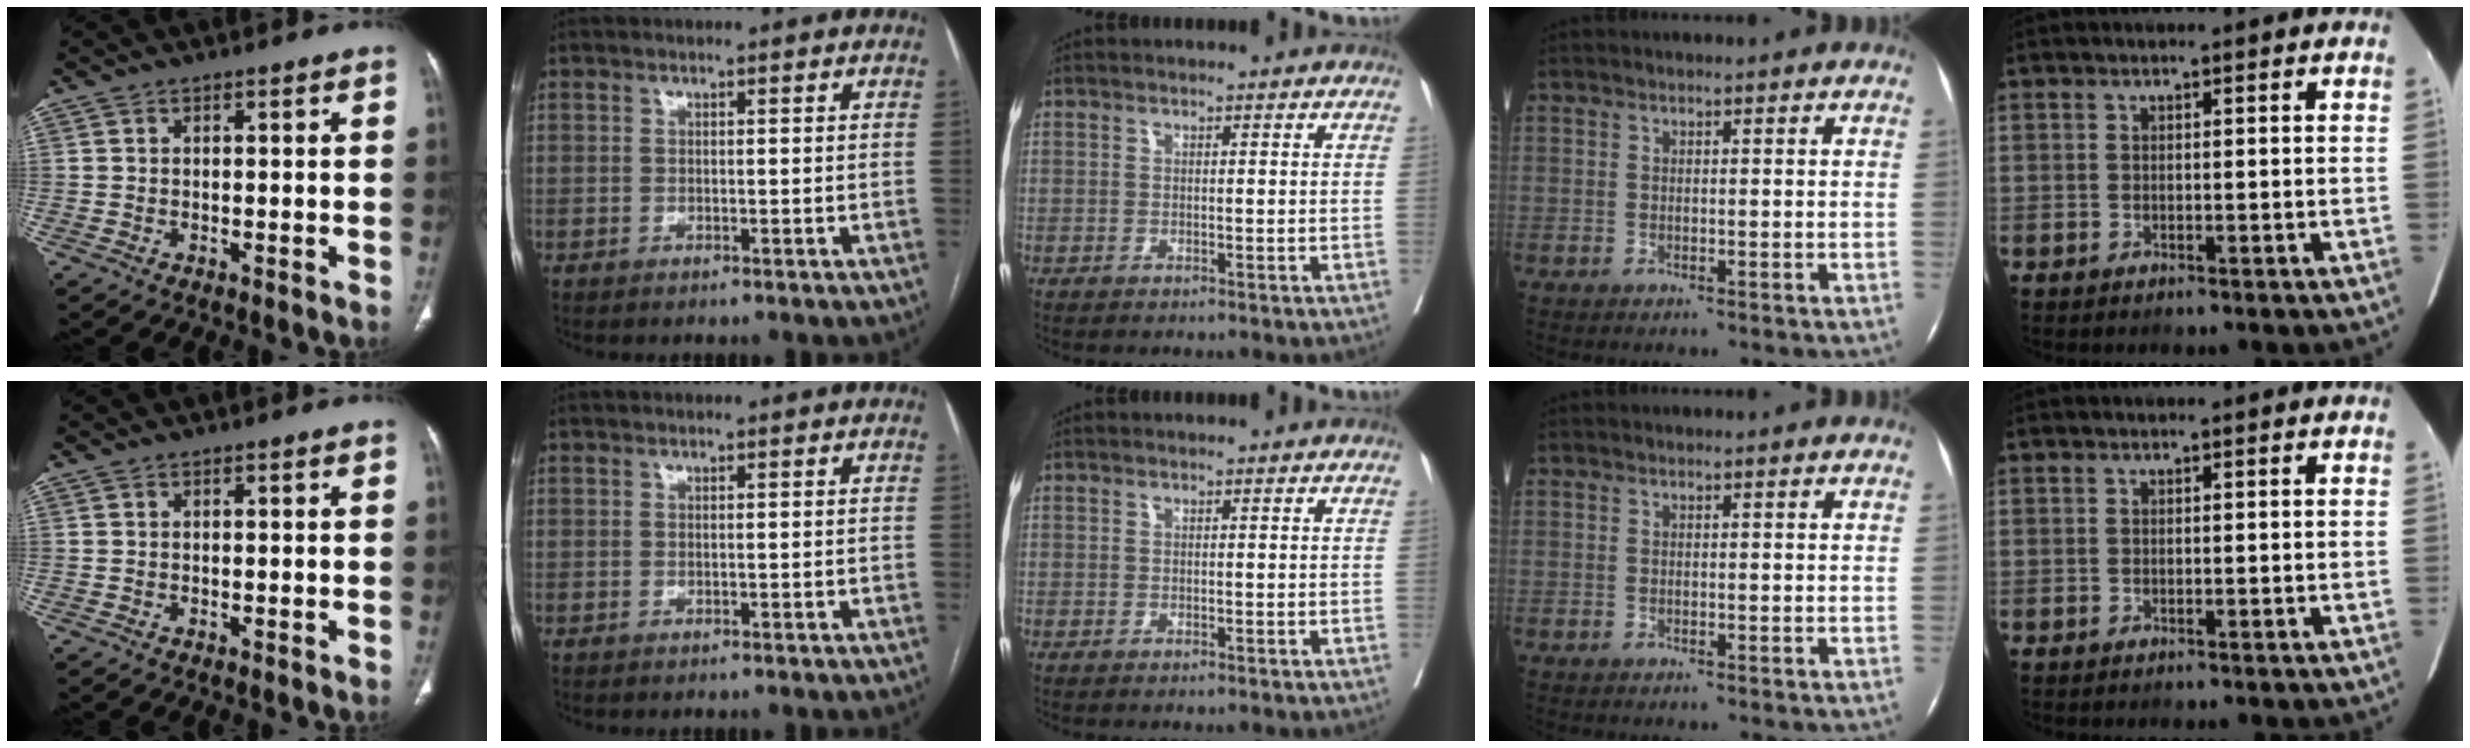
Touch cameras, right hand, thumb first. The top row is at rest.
{}